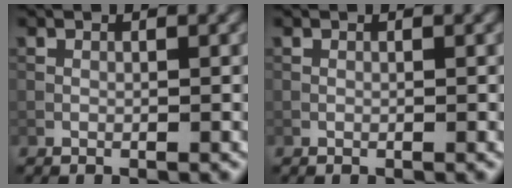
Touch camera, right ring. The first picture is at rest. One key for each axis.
{"total": 0.0}